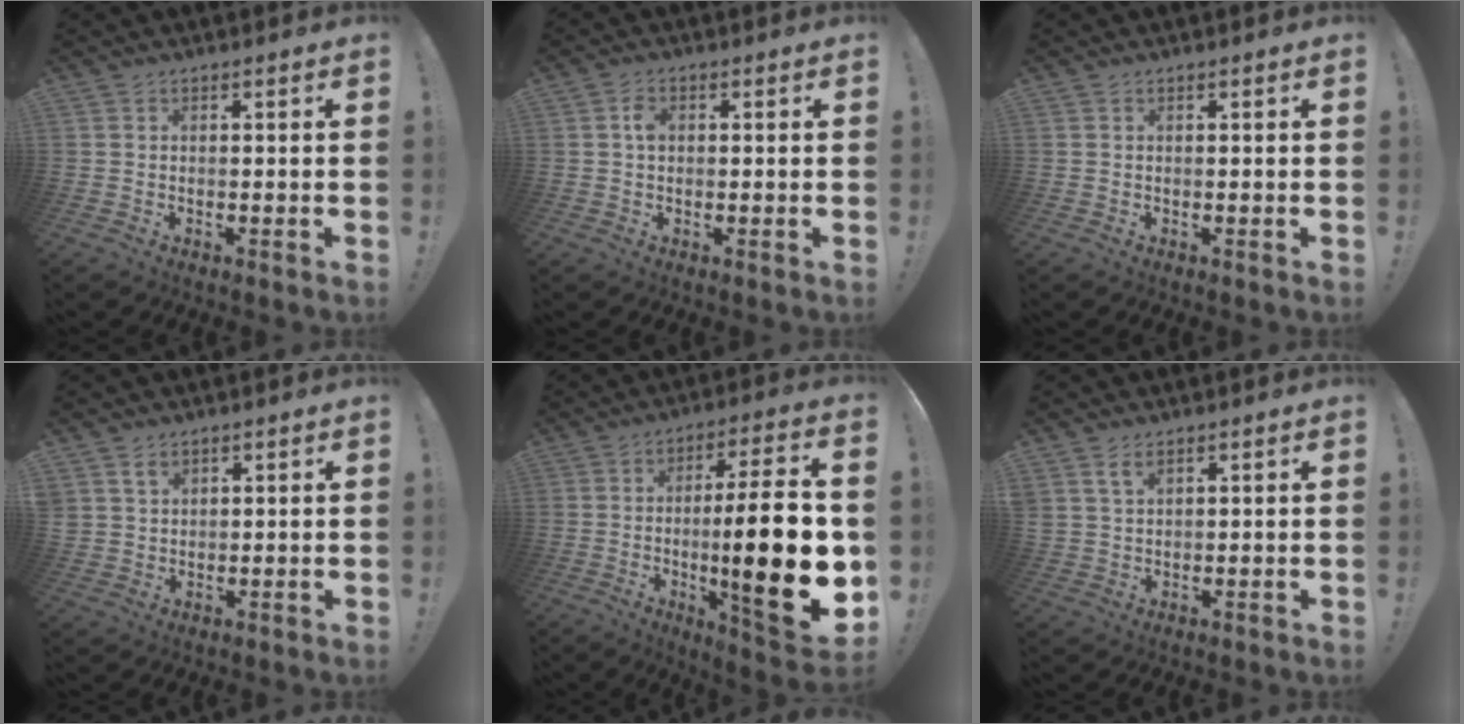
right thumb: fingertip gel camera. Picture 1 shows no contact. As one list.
[{"total": 3.0, "force": [0.4, 2.1, 2.2], "torque": [-0.028, 0.002, 0.004]}, {"total": 0.0}, {"total": 3.4, "force": [2.2, 2.3, 1.1], "torque": [-0.016, -0.009, 0.040]}, {"total": 24.6, "force": [-2.3, 4.1, 24.2], "torque": [-0.388, -0.005, -0.035]}, {"total": 3.5, "force": [2.2, 1.6, 2.2], "torque": [-0.034, -0.011, 0.040]}]